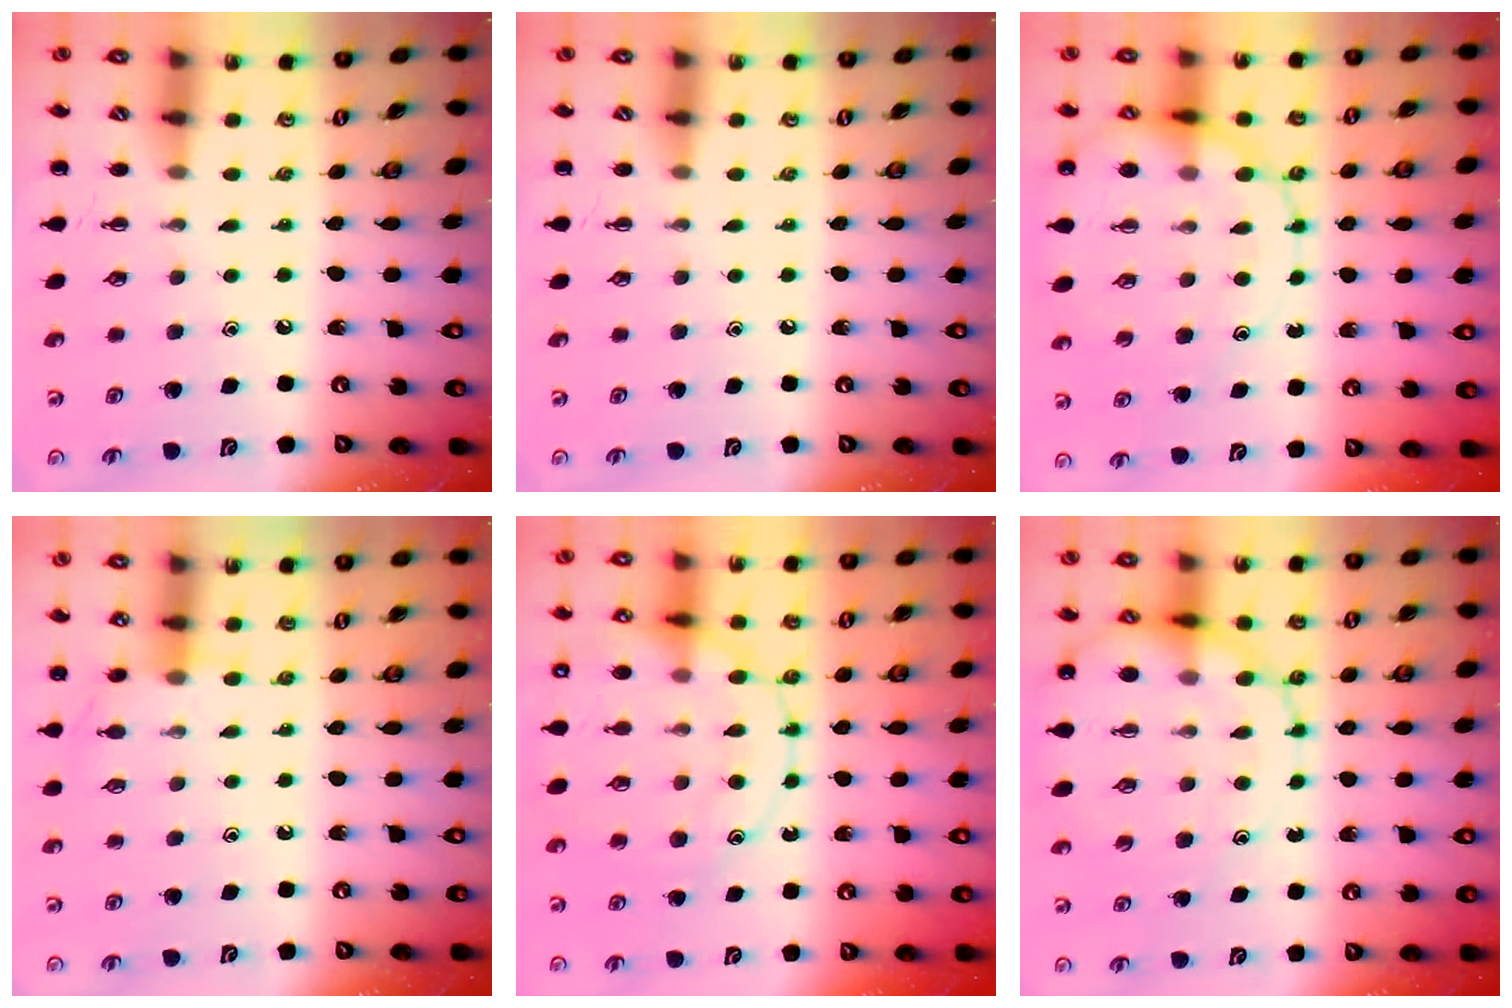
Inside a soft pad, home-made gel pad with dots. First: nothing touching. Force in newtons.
{"total": 0.0}
{"total": 16.1, "press": 15.8, "slide": 3.2}
{"total": 6.8, "press": 6.7, "slide": 1.3}
{"total": 17.8, "press": 17.7, "slide": 1.4}
{"total": 15.0, "press": 14.5, "slide": 3.7}